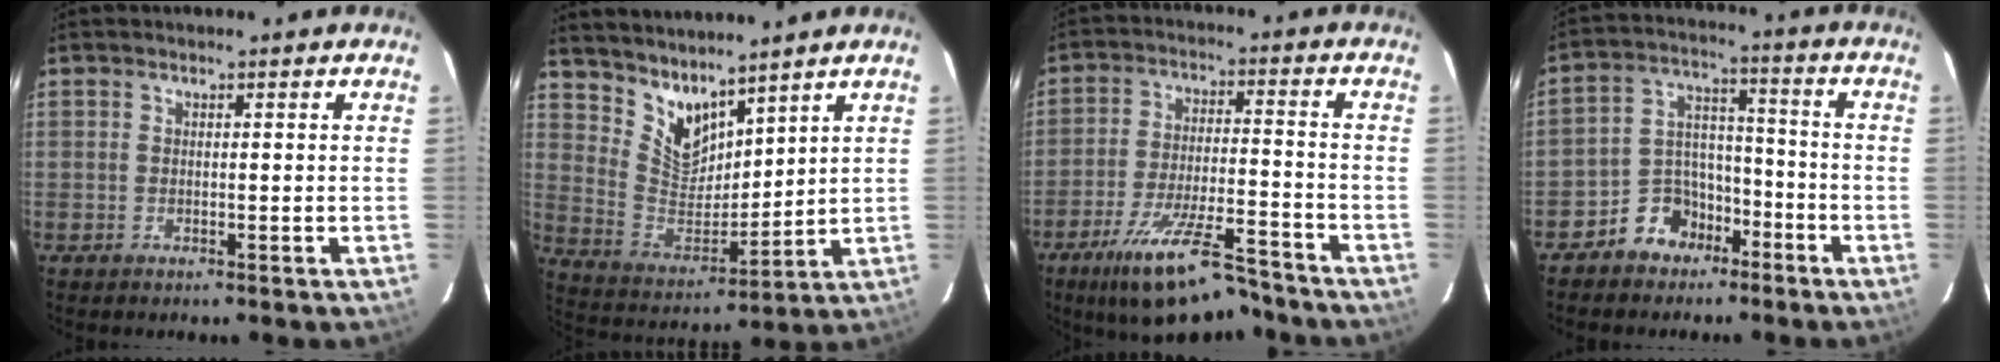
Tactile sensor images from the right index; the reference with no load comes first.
{"total": 10.4, "force": [8.6, 4.3, 3.9], "torque": [-0.078, -0.007, 0.182]}
{"total": 15.7, "force": [-12.2, 3.8, 9.0], "torque": [-0.179, -0.020, -0.197]}
{"total": 8.8, "force": [-6.0, 6.2, 1.7], "torque": [-0.031, 0.045, -0.097]}